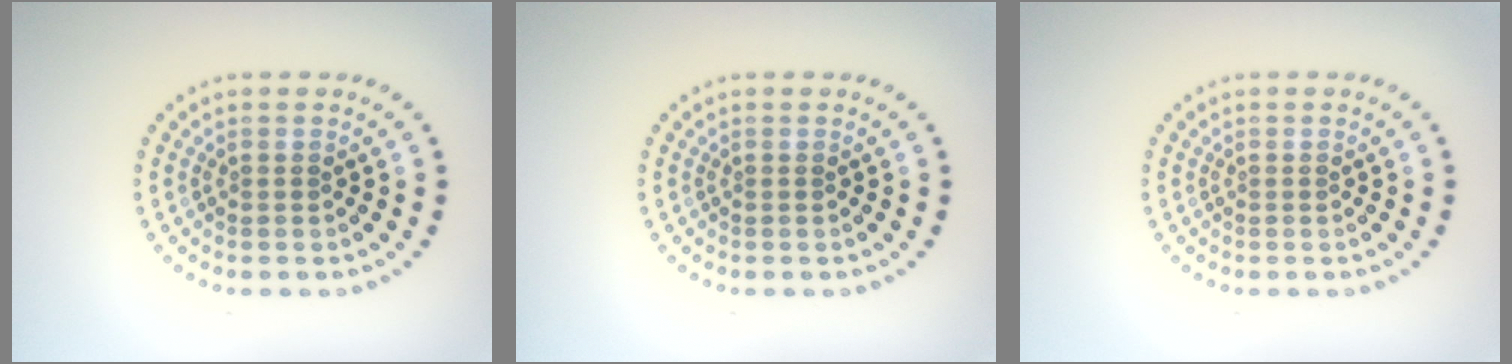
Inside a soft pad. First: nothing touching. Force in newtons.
{"total": 0.0}
{"total": 0.0}